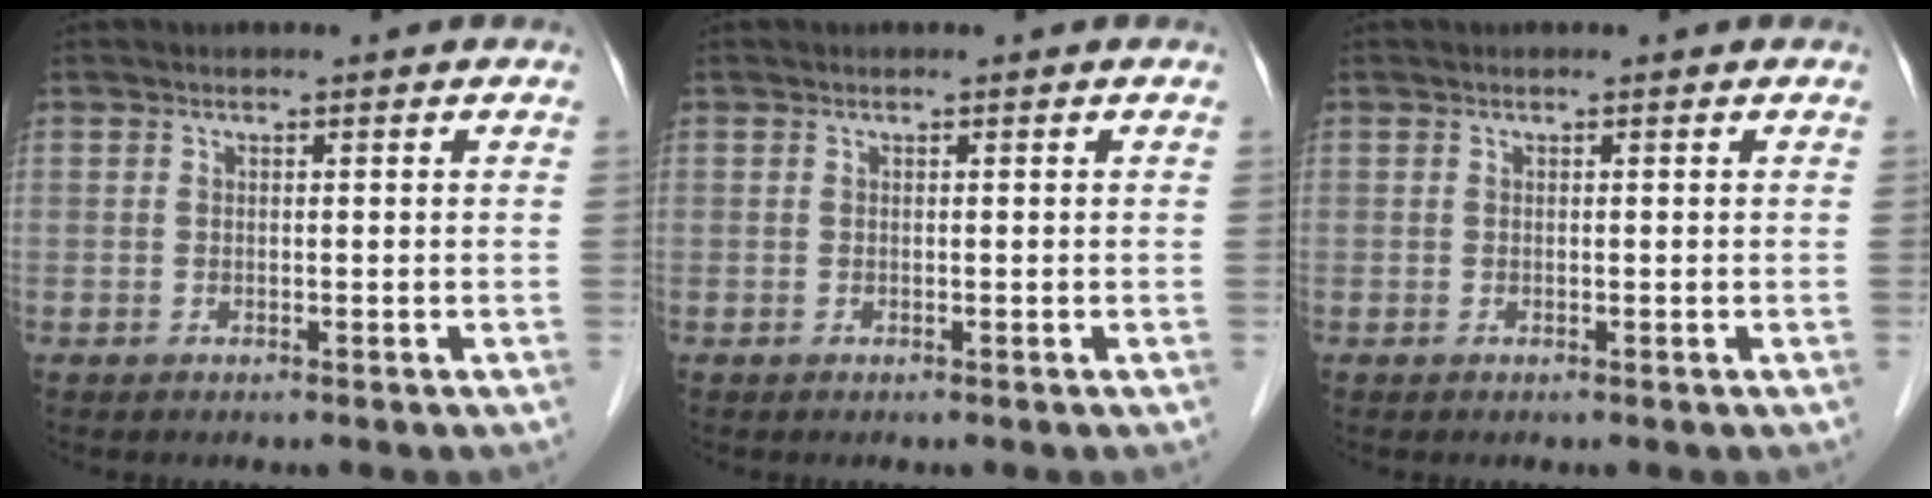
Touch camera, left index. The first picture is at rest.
{"total": 0.0}
{"total": 0.0}